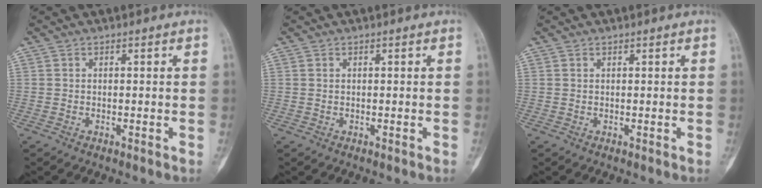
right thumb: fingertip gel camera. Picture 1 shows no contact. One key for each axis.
{"total": 0.0}
{"total": 0.0}